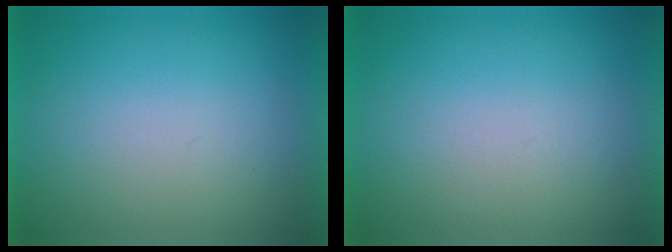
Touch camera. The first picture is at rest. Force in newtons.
{"total": 1.1}